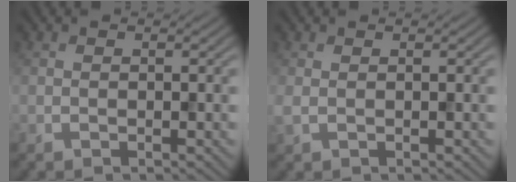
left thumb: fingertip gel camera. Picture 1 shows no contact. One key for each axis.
{"total": 0.9, "fx": 0.3, "fy": 0.3, "fz": 0.8, "tx": -0.024, "ty": 0.002, "tz": 0.006}